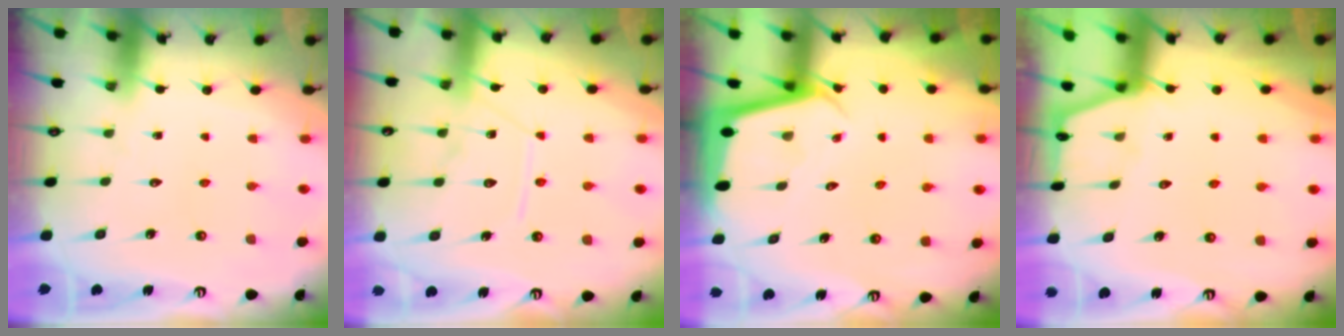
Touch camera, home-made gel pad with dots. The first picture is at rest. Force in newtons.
{"total": 11.0, "press": 11.0, "slide": 1.0}
{"total": 2.3, "press": 2.3, "slide": 0.1}
{"total": 2.1, "press": 2.1, "slide": 0.3}